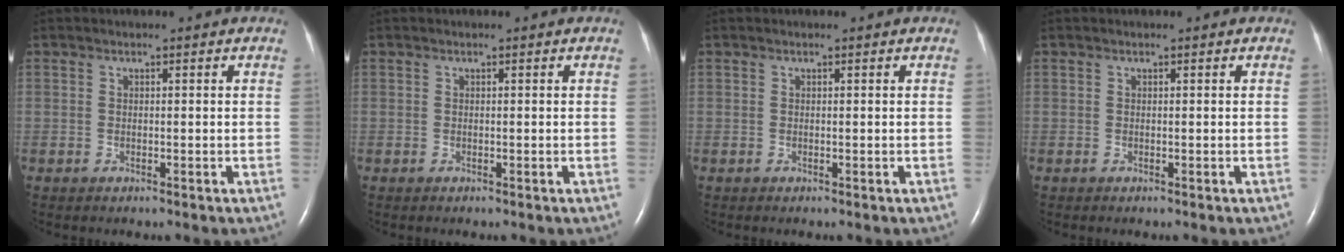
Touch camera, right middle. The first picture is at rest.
{"total": 0.0}
{"total": 0.0}
{"total": 0.0}